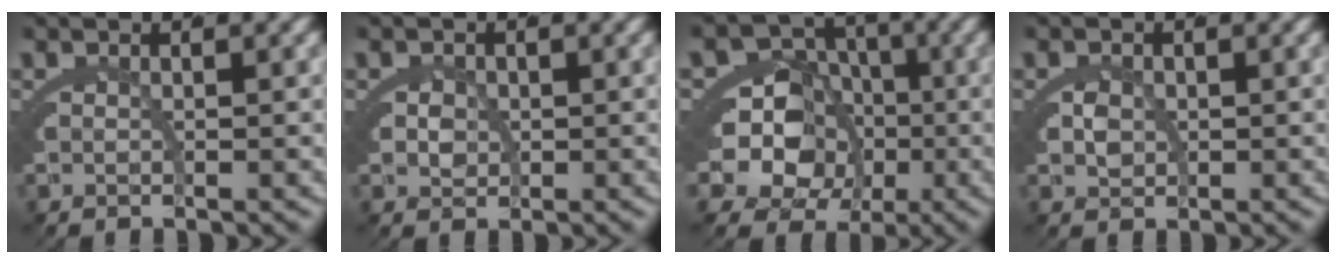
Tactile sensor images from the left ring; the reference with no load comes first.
{"total": 2.4, "force": [-0.2, 2.1, 1.2], "torque": [-0.030, -0.015, 0.003]}
{"total": 13.3, "force": [-2.5, 11.0, 7.0], "torque": [-0.140, -0.065, -0.031]}
{"total": 1.2, "force": [0.0, 0.8, 0.9], "torque": [-0.020, -0.012, 0.008]}